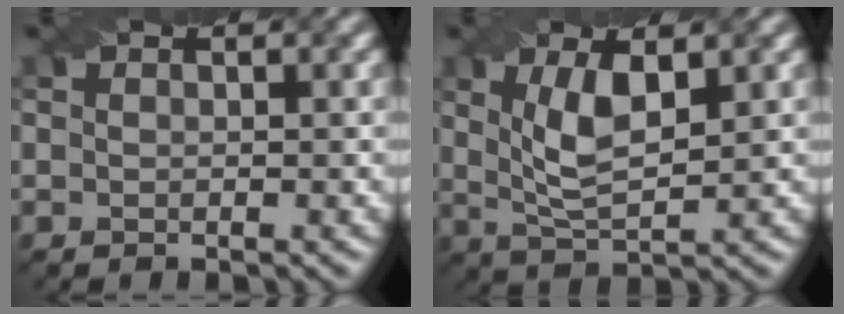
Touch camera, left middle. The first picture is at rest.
{"total": 4.7, "force": [1.2, 1.8, 4.2], "torque": [-0.092, -0.004, 0.028]}